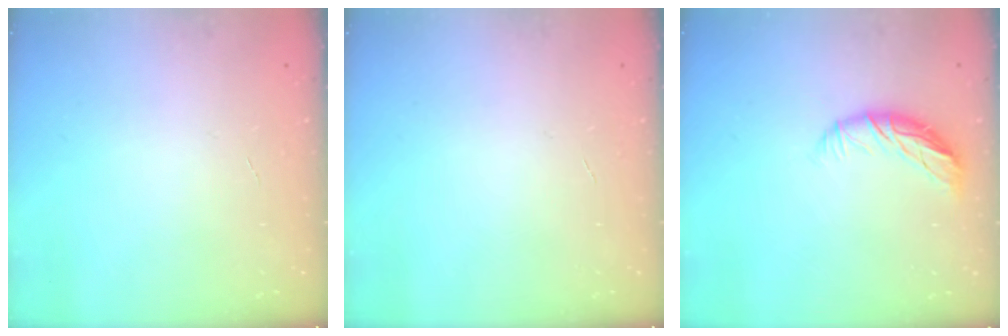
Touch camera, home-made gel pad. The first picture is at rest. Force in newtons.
{"total": 0.0}
{"total": 9.1, "press": 8.8, "slide": 2.0}